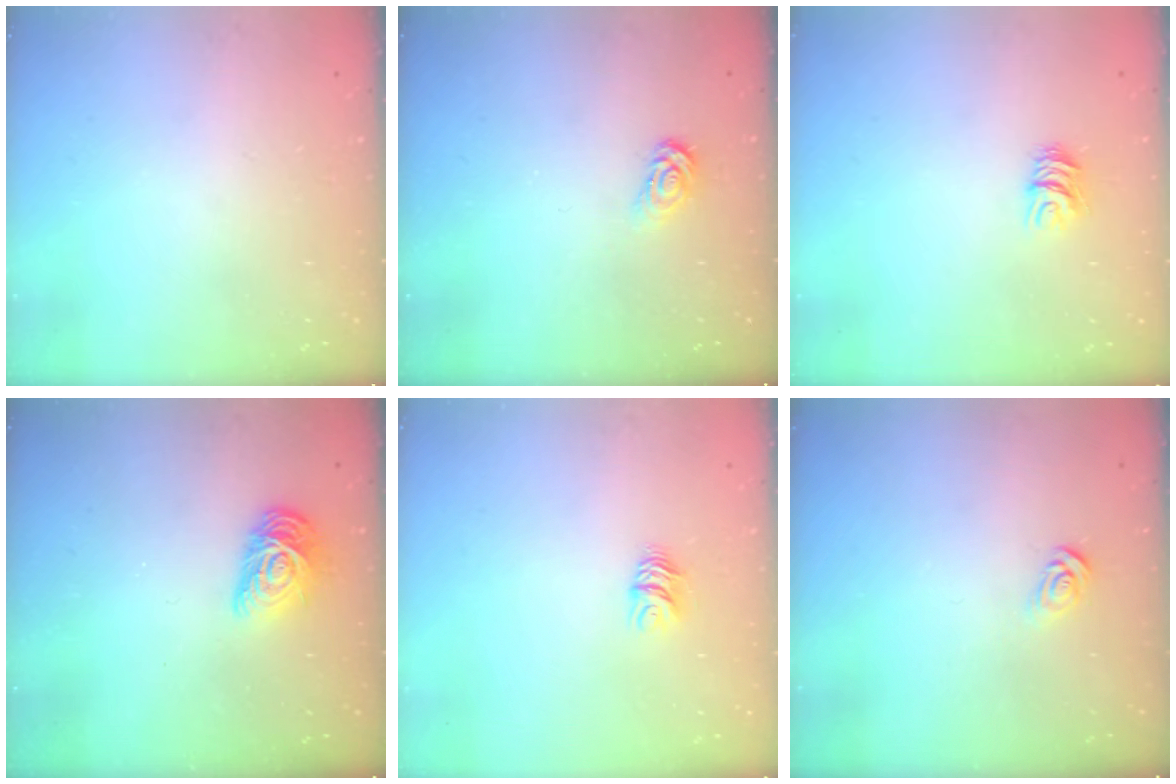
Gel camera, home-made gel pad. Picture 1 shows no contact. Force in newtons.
{"total": 3.1, "press": 3.1, "slide": 0.3}
{"total": 6.1, "press": 6.1, "slide": 0.3}
{"total": 10.6, "press": 10.6, "slide": 0.5}
{"total": 5.5, "press": 5.5, "slide": 0.2}
{"total": 3.8, "press": 3.8, "slide": 0.4}